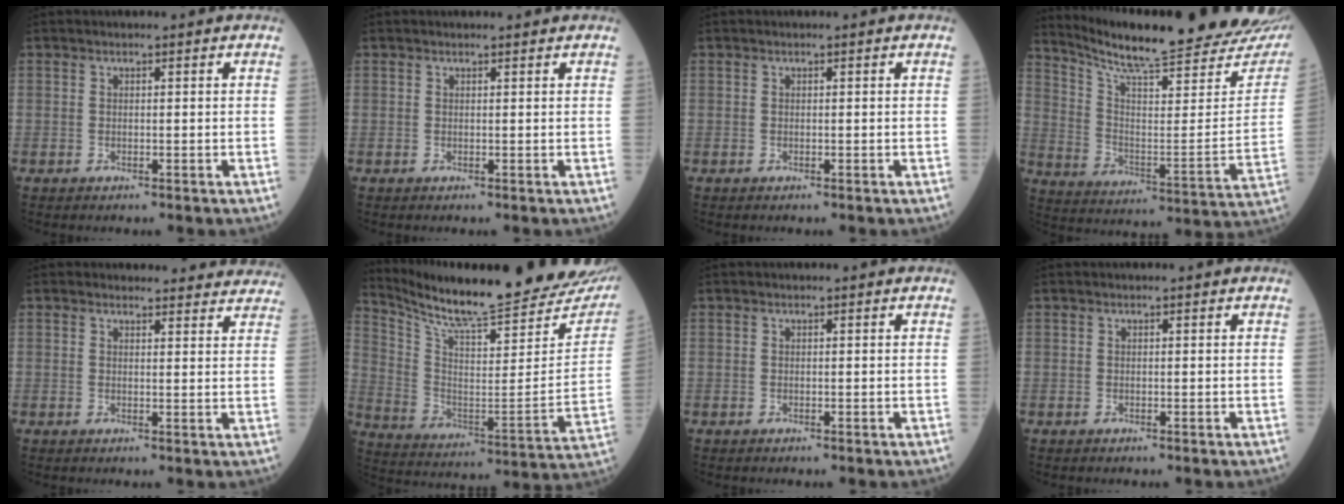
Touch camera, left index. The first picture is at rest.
{"total": 1.1, "force": [1.1, 0.2, 0.2], "torque": [-0.010, 0.004, 0.012]}
{"total": 0.0}
{"total": 27.9, "force": [24.2, 2.8, 13.6], "torque": [-0.218, -0.084, 0.327]}
{"total": 11.2, "force": [10.8, 2.9, 1.0], "torque": [0.031, -0.010, 0.090]}
{"total": 29.3, "force": [25.8, 3.6, 13.4], "torque": [-0.227, -0.091, 0.356]}
{"total": 0.0}
{"total": 0.0}